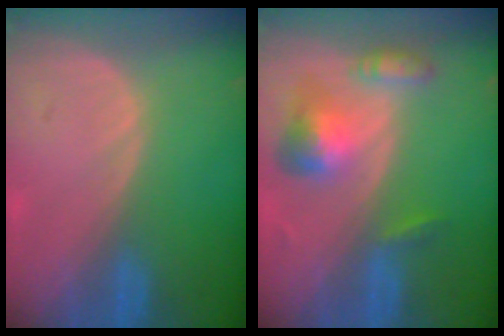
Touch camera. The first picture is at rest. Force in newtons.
{"total": 6.5, "press": 6.0, "slide": 2.5}